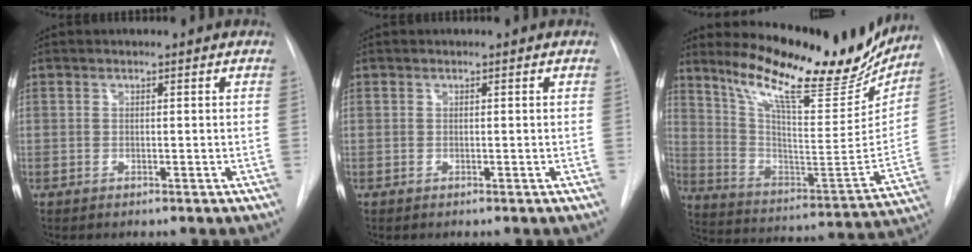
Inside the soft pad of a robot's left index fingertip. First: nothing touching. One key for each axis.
{"total": 0.0}
{"total": 23.0, "fx": 18.8, "fy": 5.4, "fz": 12.0, "tx": -0.193, "ty": -0.037, "tz": 0.282}